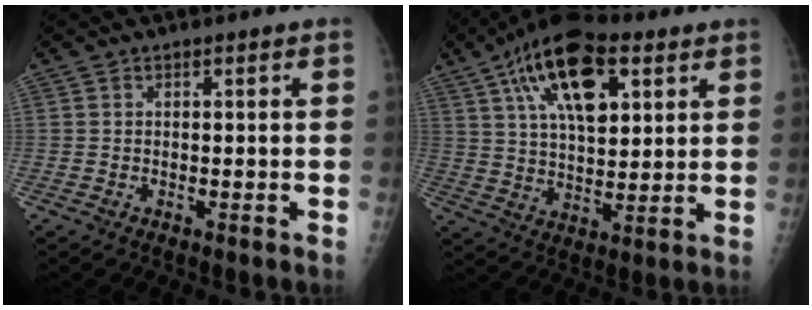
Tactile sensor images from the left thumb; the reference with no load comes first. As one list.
[{"total": 18.1, "force": [7.9, 8.8, 13.7], "torque": [-0.209, -0.010, 0.134]}]